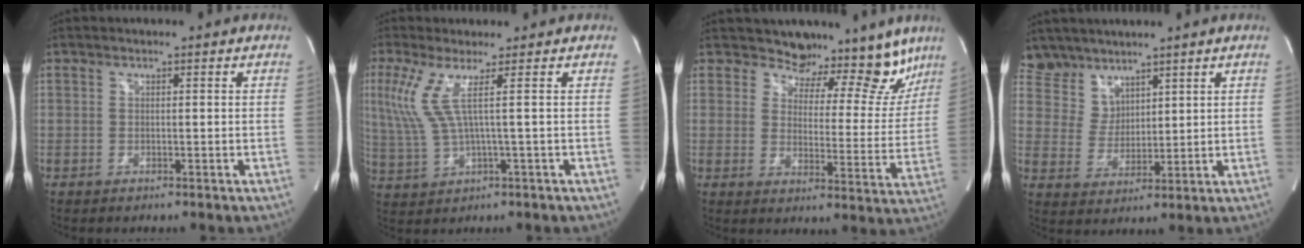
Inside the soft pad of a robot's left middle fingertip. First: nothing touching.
{"total": 5.7, "force": [1.7, -0.7, 5.4], "torque": [-0.136, 0.004, 0.046]}
{"total": 15.8, "force": [14.1, 5.5, 4.7], "torque": [-0.022, -0.032, 0.145]}
{"total": 5.9, "force": [5.0, 3.1, -0.5], "torque": [0.010, 0.003, 0.112]}